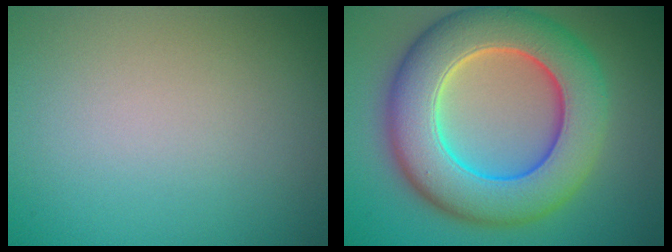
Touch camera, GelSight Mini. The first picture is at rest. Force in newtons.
{"total": 11.1, "press": 11.0, "slide": 0.4}